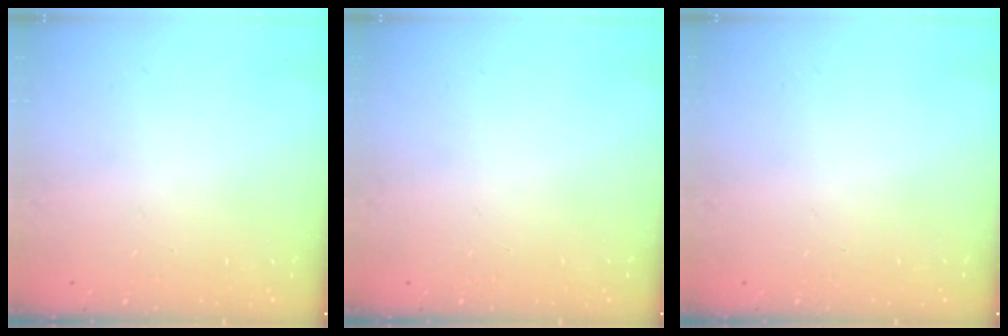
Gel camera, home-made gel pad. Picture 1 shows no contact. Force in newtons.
{"total": 0.0}
{"total": 0.0}